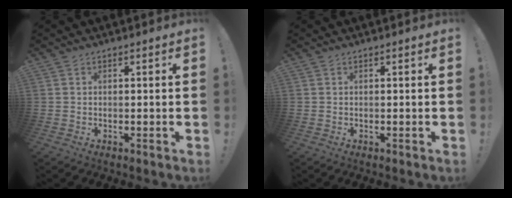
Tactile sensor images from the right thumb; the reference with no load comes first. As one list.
[{"total": 0.0}]